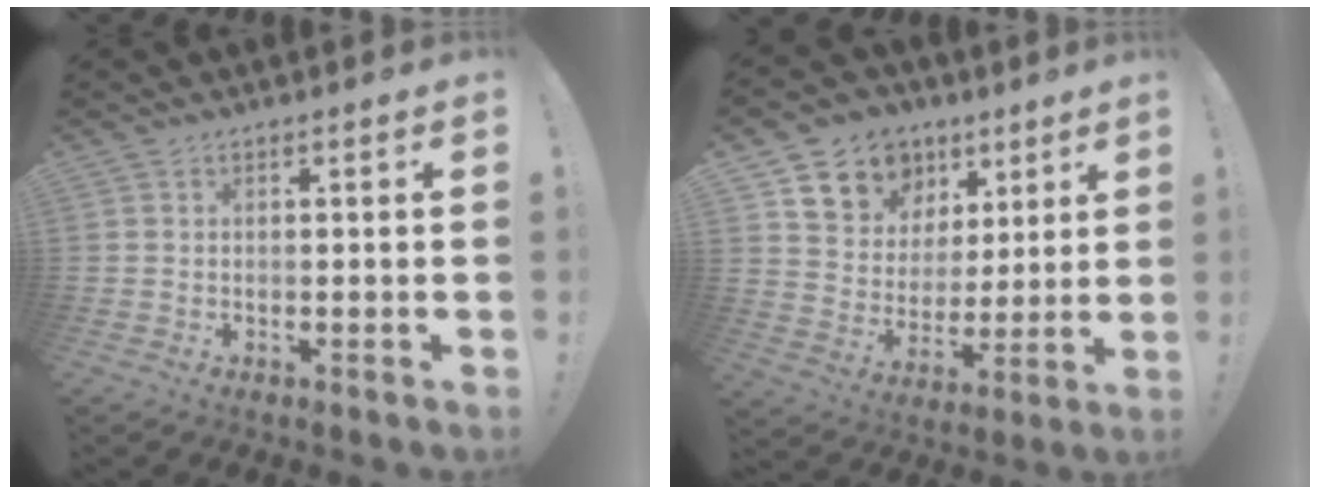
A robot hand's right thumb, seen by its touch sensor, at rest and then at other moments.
{"total": 13.3, "force": [7.7, 10.3, 3.4], "torque": [-0.064, -0.045, 0.158]}